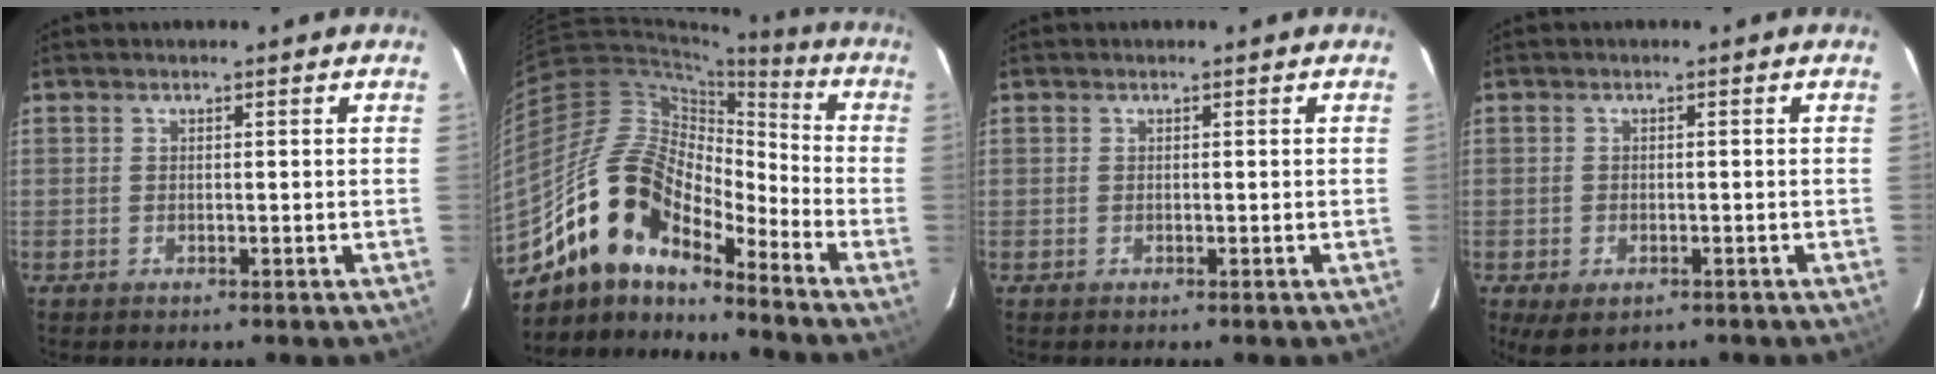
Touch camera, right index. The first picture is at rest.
{"total": 15.5, "force": [-12.1, 5.8, 7.7], "torque": [-0.138, 0.013, -0.239]}
{"total": 0.0}
{"total": 4.2, "force": [-2.2, 2.5, 2.5], "torque": [-0.049, -0.016, -0.031]}